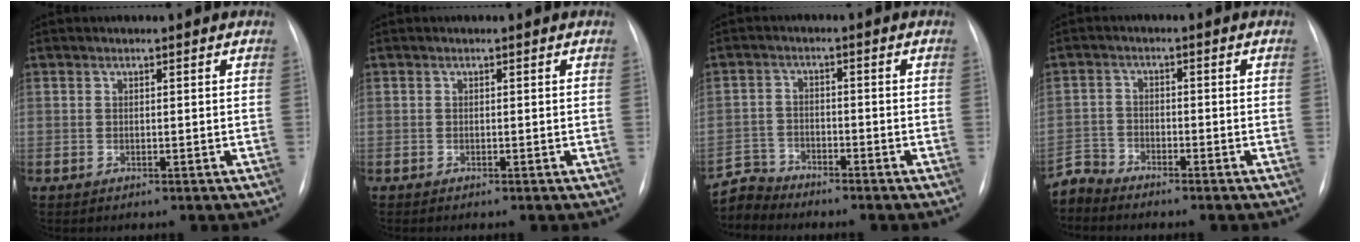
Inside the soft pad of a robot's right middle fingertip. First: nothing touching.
{"total": 0.0}
{"total": 4.5, "force": [-4.3, 0.4, -1.2], "torque": [0.025, -0.005, -0.084]}
{"total": 3.5, "force": [-3.4, 0.1, -0.8], "torque": [0.018, -0.014, -0.070]}